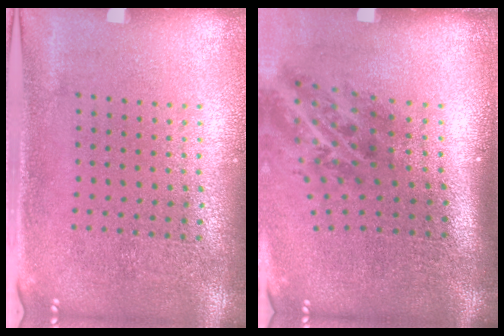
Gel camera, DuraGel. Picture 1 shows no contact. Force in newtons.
{"total": 2.1, "press": 1.3, "slide": 1.6}